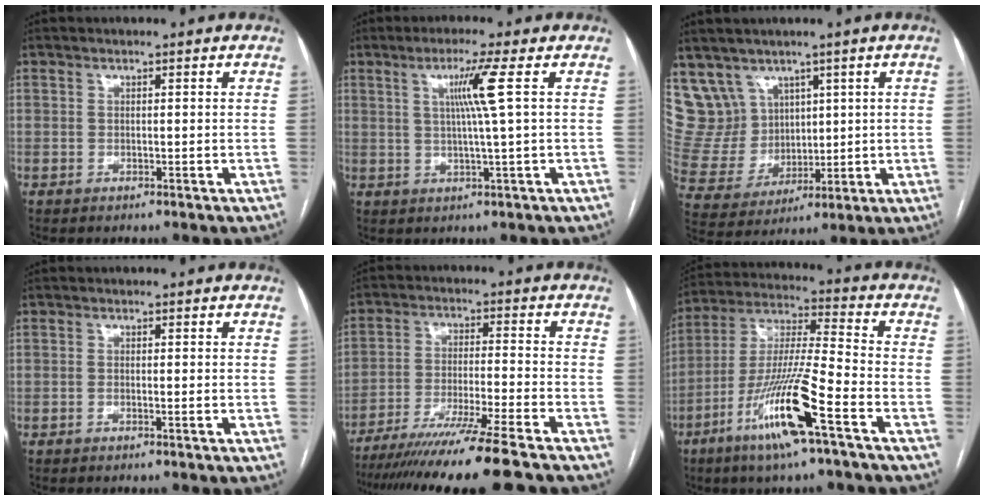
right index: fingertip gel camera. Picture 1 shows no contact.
{"total": 5.8, "force": [1.5, -1.7, 5.4], "torque": [-0.103, 0.000, 0.030]}
{"total": 9.7, "force": [6.2, 7.5, 0.9], "torque": [-0.034, 0.043, 0.143]}
{"total": 0.8, "force": [-0.3, 0.1, 0.7], "torque": [-0.011, -0.001, -0.004]}
{"total": 16.7, "force": [-13.9, -1.6, 9.2], "torque": [-0.157, -0.047, -0.225]}
{"total": 15.4, "force": [-7.6, 0.1, 13.4], "torque": [-0.272, -0.020, -0.144]}